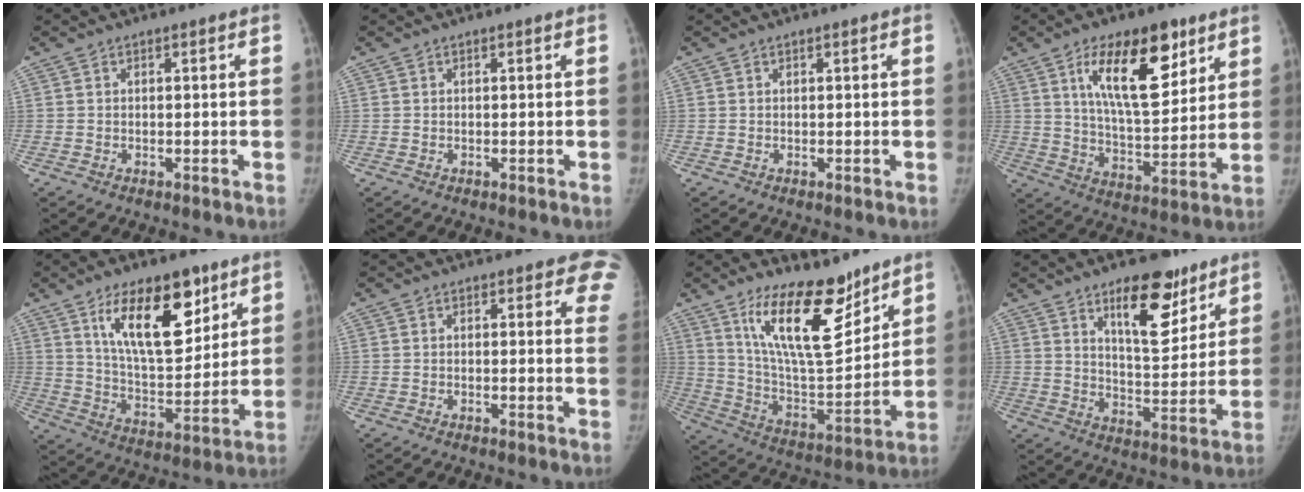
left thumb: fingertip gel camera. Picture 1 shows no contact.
{"total": 0.0}
{"total": 0.0}
{"total": 17.9, "force": [8.9, 7.7, 13.5], "torque": [-0.177, -0.043, 0.153]}
{"total": 18.5, "force": [10.0, 8.4, 13.1], "torque": [-0.161, -0.057, 0.177]}
{"total": 6.2, "force": [4.7, 2.4, 3.1], "torque": [-0.001, -0.021, 0.030]}
{"total": 19.2, "force": [12.7, 7.0, 12.6], "torque": [-0.169, -0.091, 0.230]}
{"total": 14.6, "force": [9.1, 6.1, 9.7], "torque": [-0.101, -0.059, 0.141]}